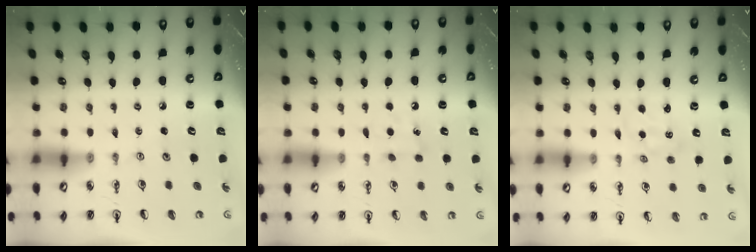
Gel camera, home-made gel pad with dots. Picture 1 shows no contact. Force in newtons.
{"total": 6.4, "press": 6.3, "slide": 0.8}
{"total": 2.1, "press": 2.1, "slide": 0.2}